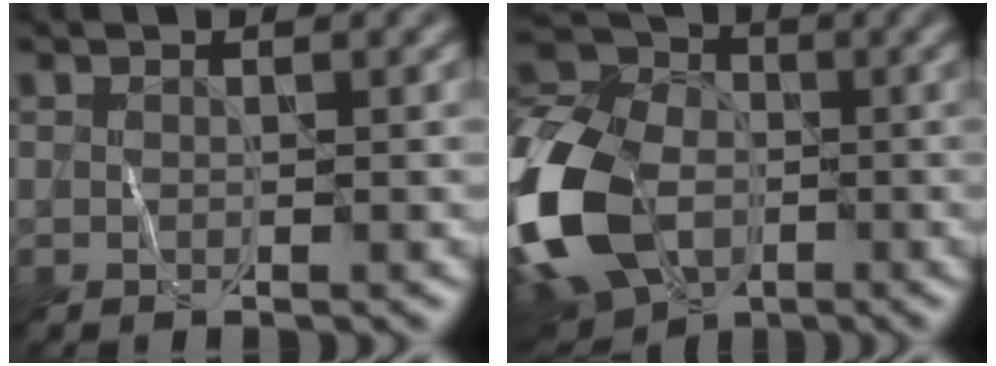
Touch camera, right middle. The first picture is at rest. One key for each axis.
{"total": 16.4, "fx": -5.3, "fy": 11.0, "fz": 11.0, "tx": -0.264, "ty": -0.017, "tz": -0.107}